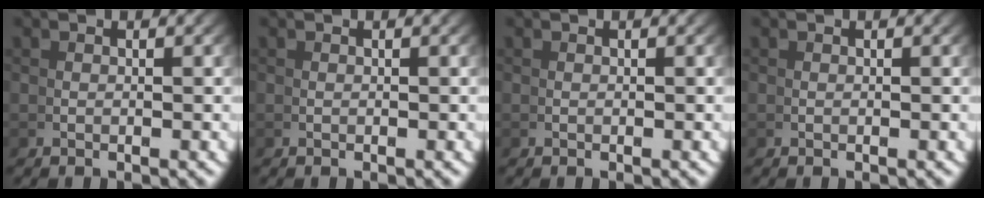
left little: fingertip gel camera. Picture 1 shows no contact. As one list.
[{"total": 0.0}, {"total": 0.0}, {"total": 0.0}]